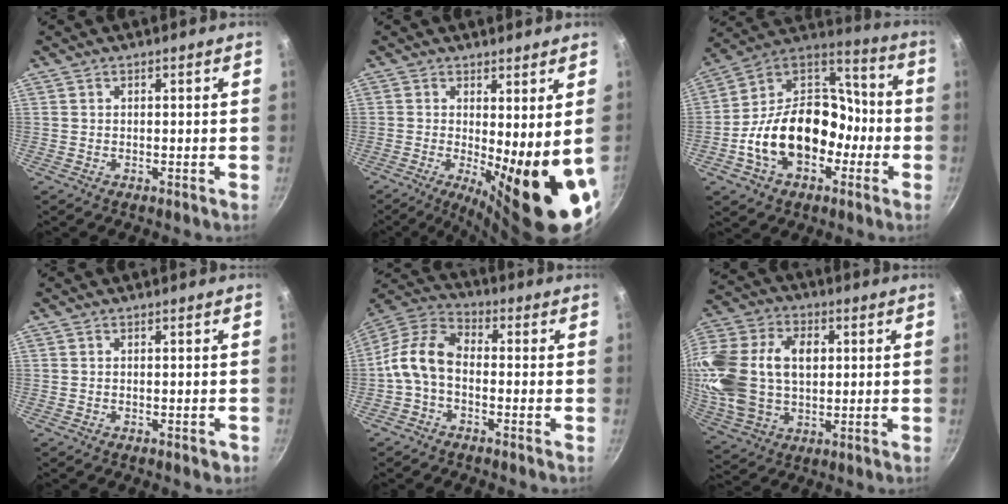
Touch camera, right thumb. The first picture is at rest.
{"total": 13.9, "force": [-1.8, 3.2, 13.4], "torque": [-0.165, -0.020, -0.017]}
{"total": 22.1, "force": [-6.1, 15.6, 14.5], "torque": [-0.211, 0.077, -0.109]}
{"total": 1.2, "force": [-0.6, 0.7, 0.9], "torque": [-0.011, 0.006, -0.005]}
{"total": 9.6, "force": [-2.0, 6.0, 7.2], "torque": [-0.139, 0.042, -0.059]}
{"total": 22.7, "force": [2.8, 15.6, 16.3], "torque": [-0.328, 0.022, 0.053]}